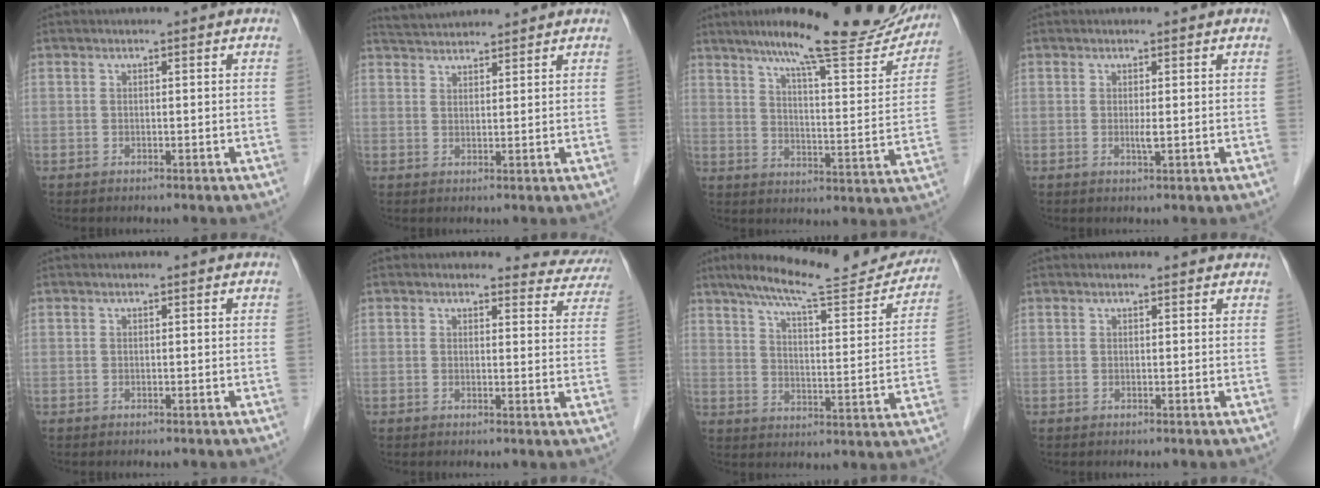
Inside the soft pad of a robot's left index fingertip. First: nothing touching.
{"total": 5.3, "force": [5.2, 0.5, 1.0], "torque": [-0.024, 0.037, 0.090]}
{"total": 21.6, "force": [18.3, 2.5, 11.2], "torque": [-0.157, -0.021, 0.243]}
{"total": 1.1, "force": [0.1, 0.0, 1.1], "torque": [-0.026, -0.002, 0.002]}
{"total": 0.0}
{"total": 6.4, "force": [6.0, 2.1, -0.6], "torque": [0.033, -0.019, 0.035]}
{"total": 18.4, "force": [16.4, 2.1, 8.0], "torque": [-0.121, -0.010, 0.224]}
{"total": 2.9, "force": [2.7, 0.7, 0.7], "torque": [-0.012, 0.012, 0.024]}